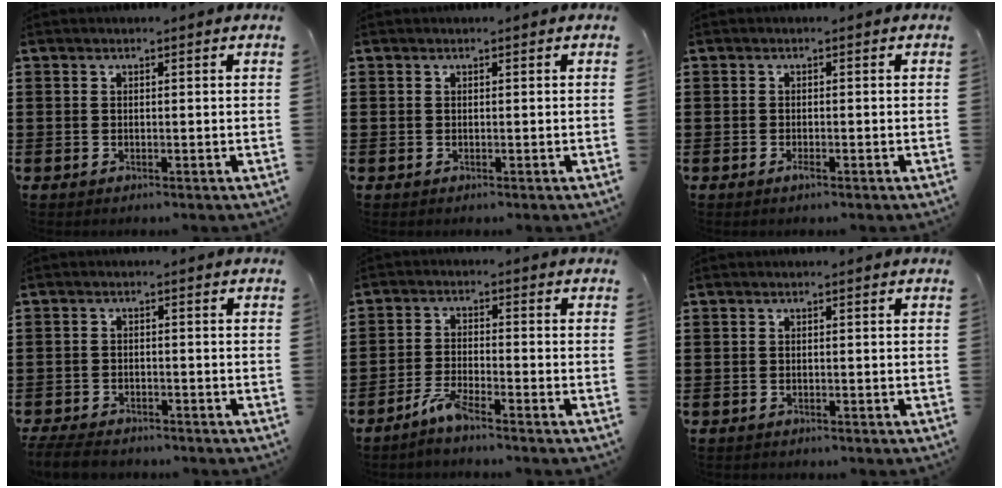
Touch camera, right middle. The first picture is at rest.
{"total": 0.0}
{"total": 0.8, "force": [-0.5, 0.1, 0.7], "torque": [-0.014, -0.006, -0.007]}
{"total": 3.4, "force": [-3.2, 0.8, 0.6], "torque": [-0.020, 0.002, -0.069]}
{"total": 3.6, "force": [-2.8, 0.1, 2.3], "torque": [-0.060, -0.003, -0.058]}
{"total": 0.6, "force": [-0.5, 0.2, -0.1], "torque": [0.001, 0.003, -0.013]}